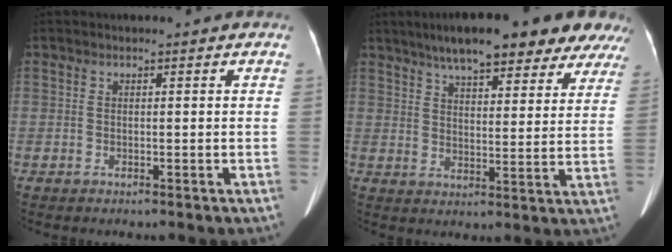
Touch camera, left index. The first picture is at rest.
{"total": 20.5, "force": [16.3, 4.9, 11.4], "torque": [-0.156, 0.036, 0.208]}